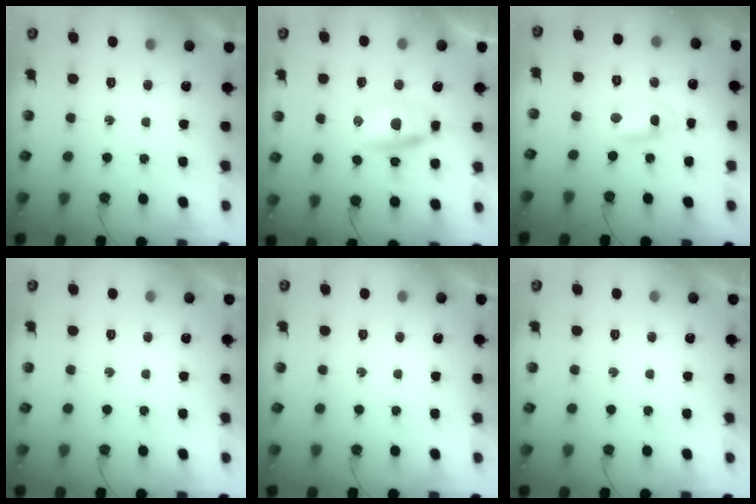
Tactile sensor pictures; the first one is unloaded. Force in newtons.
{"total": 16.7, "press": 10.2, "slide": 13.2}
{"total": 2.1, "press": 1.7, "slide": 1.2}
{"total": 0.0}
{"total": 0.0}
{"total": 0.0}